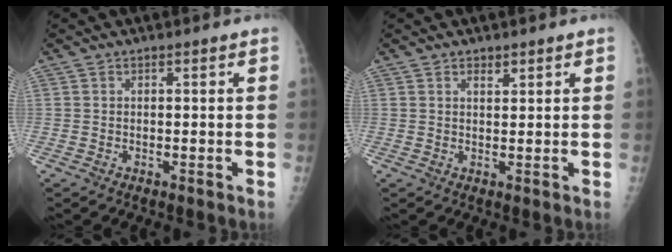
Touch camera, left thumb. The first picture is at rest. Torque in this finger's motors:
{"motor_torque": [-0.33, 0.17, 0.05, 0.11, -0.01]}